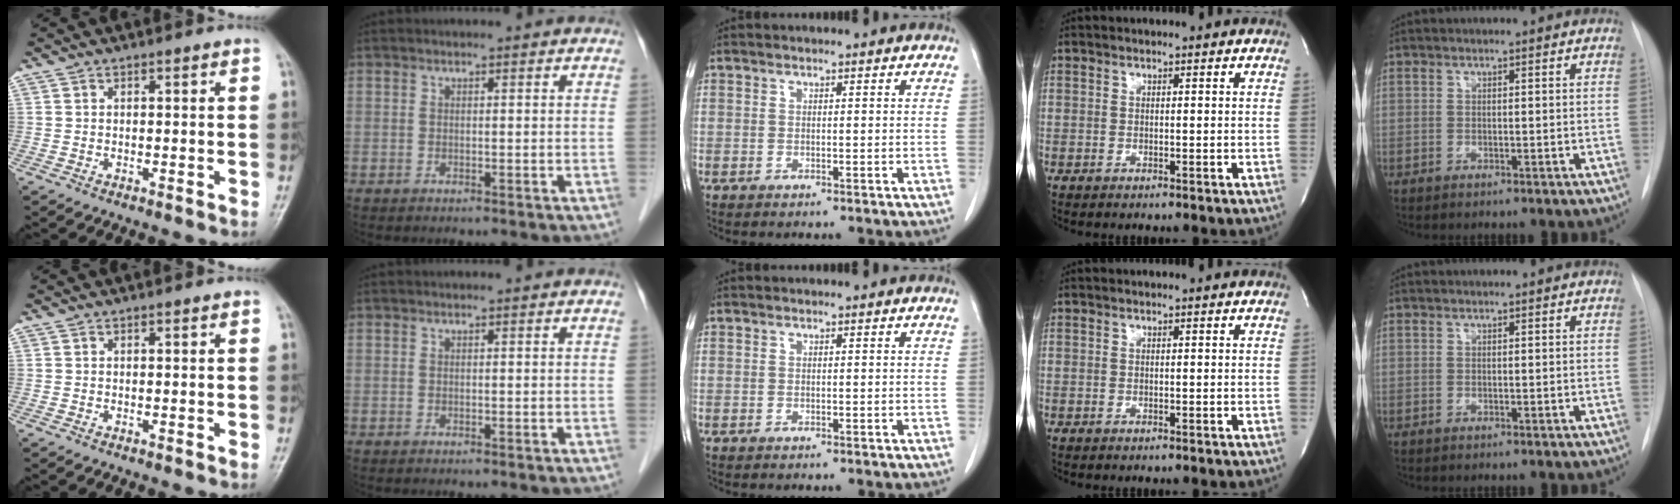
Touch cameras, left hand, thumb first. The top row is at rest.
{}